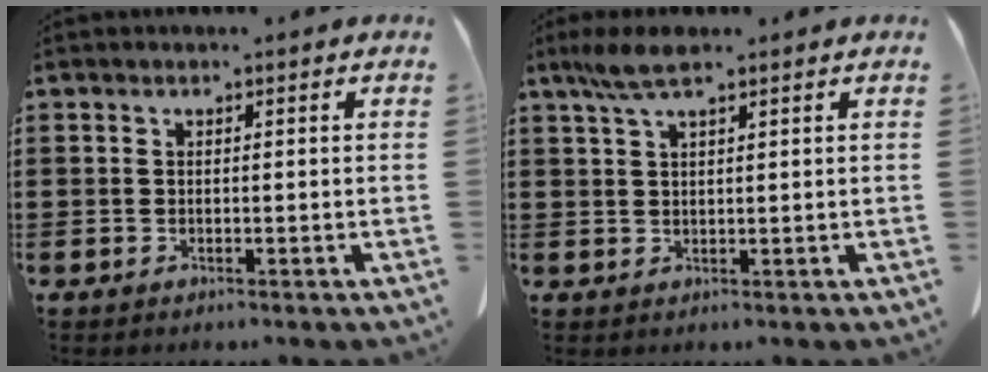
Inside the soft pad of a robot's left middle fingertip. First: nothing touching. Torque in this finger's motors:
{"motor_torque": [0.46, 0.40, 0.14, 0.09]}